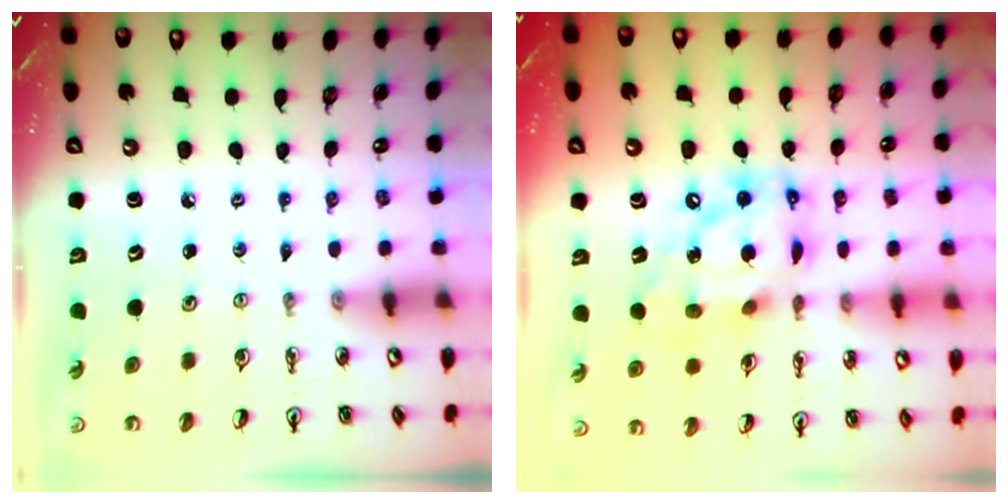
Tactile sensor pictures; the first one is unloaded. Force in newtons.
{"total": 17.1, "press": 17.1, "slide": 1.4}